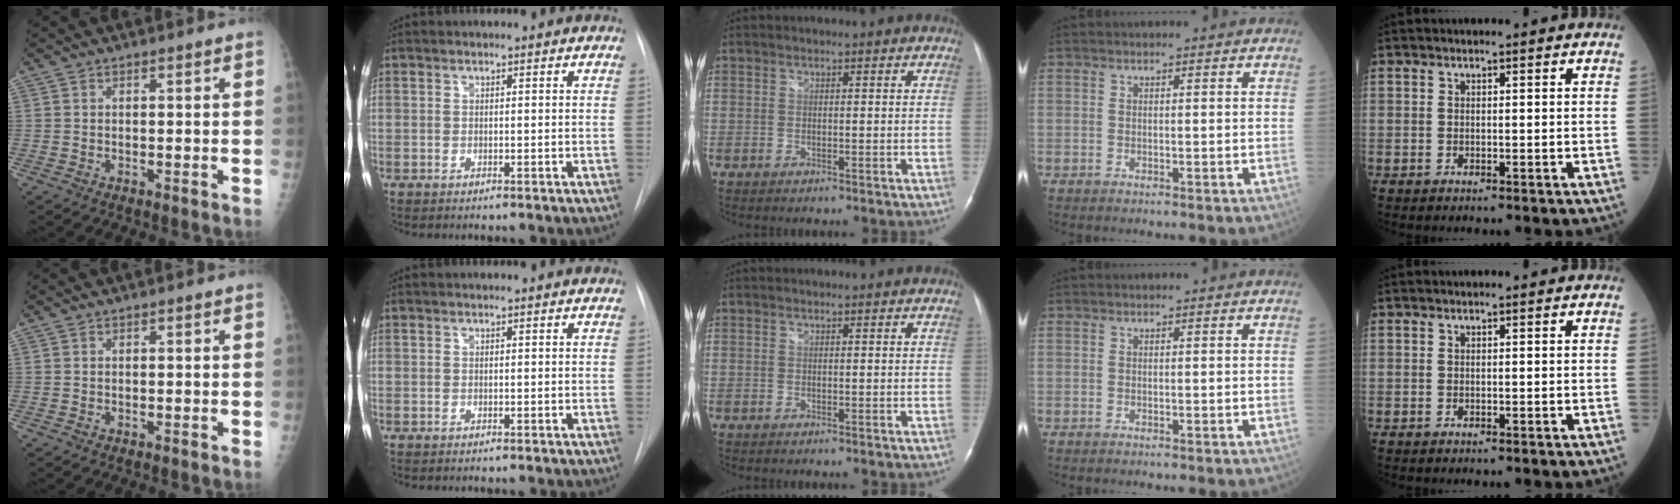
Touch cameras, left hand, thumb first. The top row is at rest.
{}